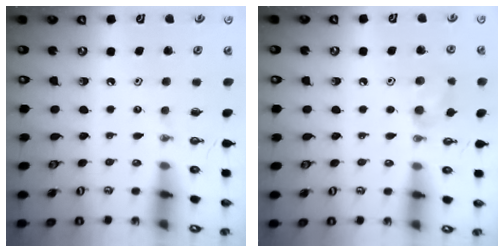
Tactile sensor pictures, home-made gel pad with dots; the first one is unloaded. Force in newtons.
{"total": 8.0, "press": 7.8, "slide": 1.7}